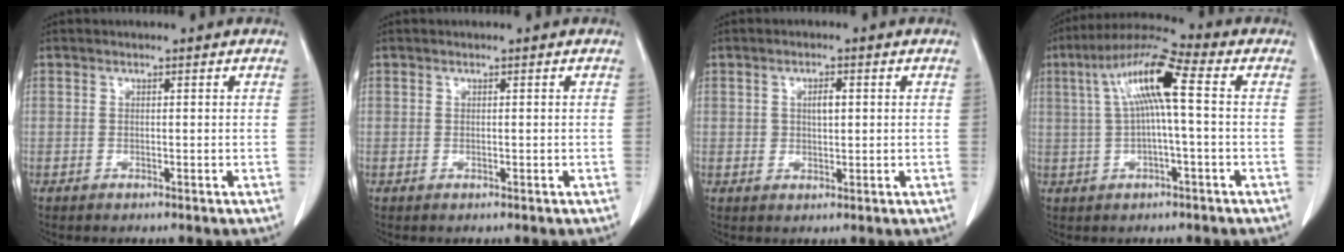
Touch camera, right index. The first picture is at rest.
{"total": 0.0}
{"total": 2.9, "force": [0.6, 1.5, 2.3], "torque": [-0.042, 0.004, 0.012]}
{"total": 10.7, "force": [1.6, 1.1, 10.6], "torque": [-0.208, 0.035, 0.026]}